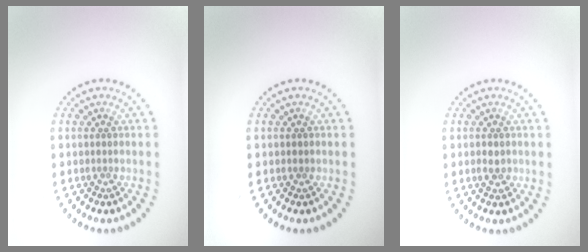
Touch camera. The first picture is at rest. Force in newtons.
{"total": 0.6, "press": 0.6, "slide": 0.1}
{"total": 1.3, "press": 1.2, "slide": 0.2}